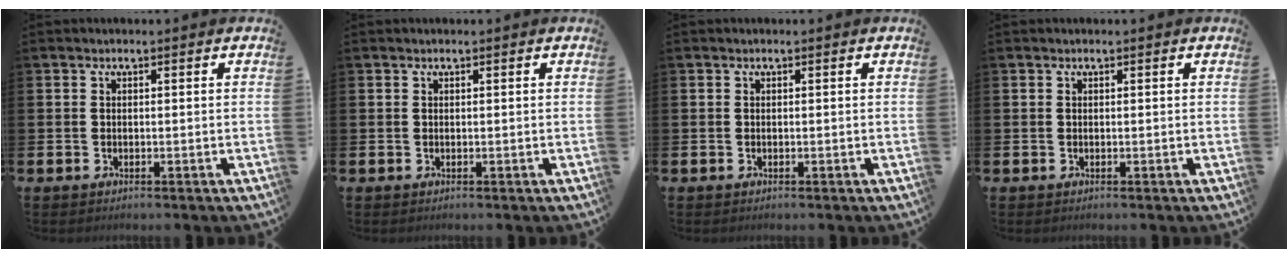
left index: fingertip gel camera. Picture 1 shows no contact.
{"total": 0.0}
{"total": 0.0}
{"total": 0.0}